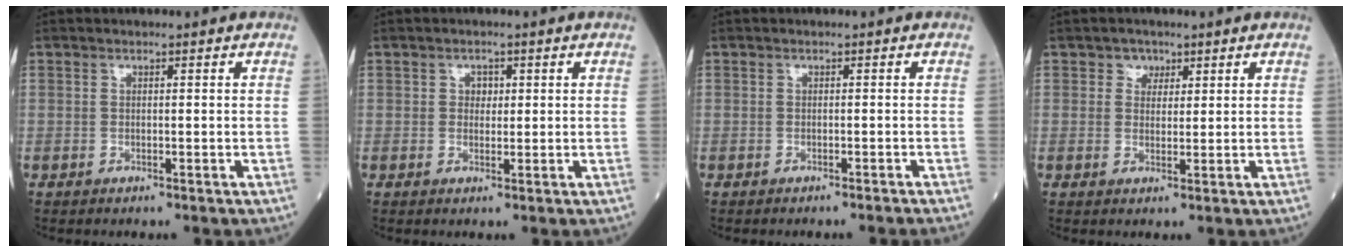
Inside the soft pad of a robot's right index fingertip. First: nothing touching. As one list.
[{"total": 1.6, "force": [0.4, 1.3, 0.9], "torque": [-0.009, 0.000, 0.004]}, {"total": 2.2, "force": [-1.9, -0.5, 0.9], "torque": [-0.011, 0.004, -0.024]}, {"total": 2.3, "force": [1.3, 1.9, 0.5], "torque": [0.000, 0.001, 0.015]}]